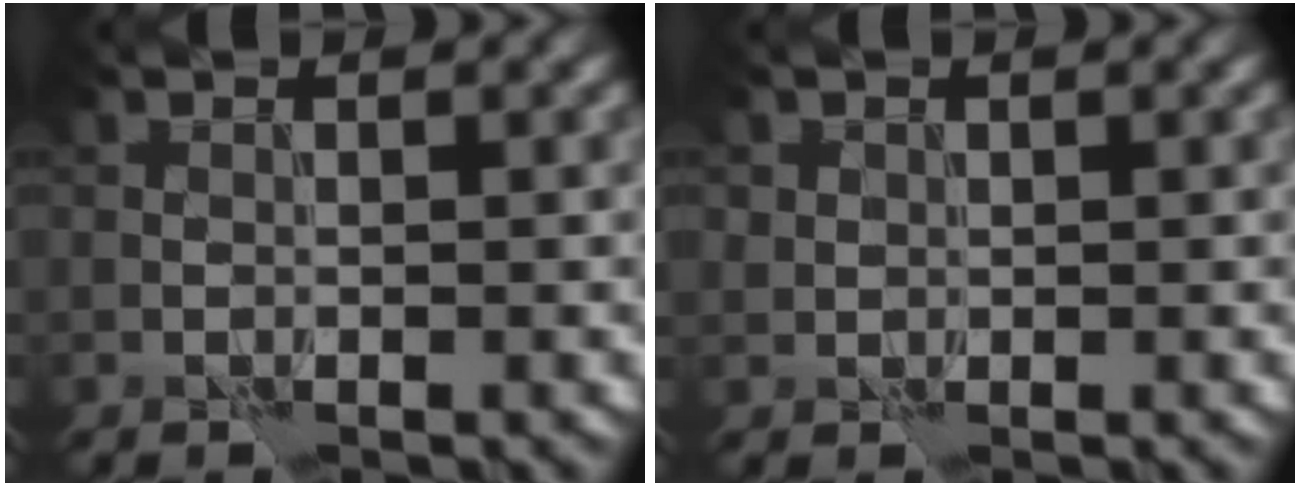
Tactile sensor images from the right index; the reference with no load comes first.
{"total": 1.0, "force": [0.4, 0.9, 0.1], "torque": [0.004, -0.004, 0.008]}